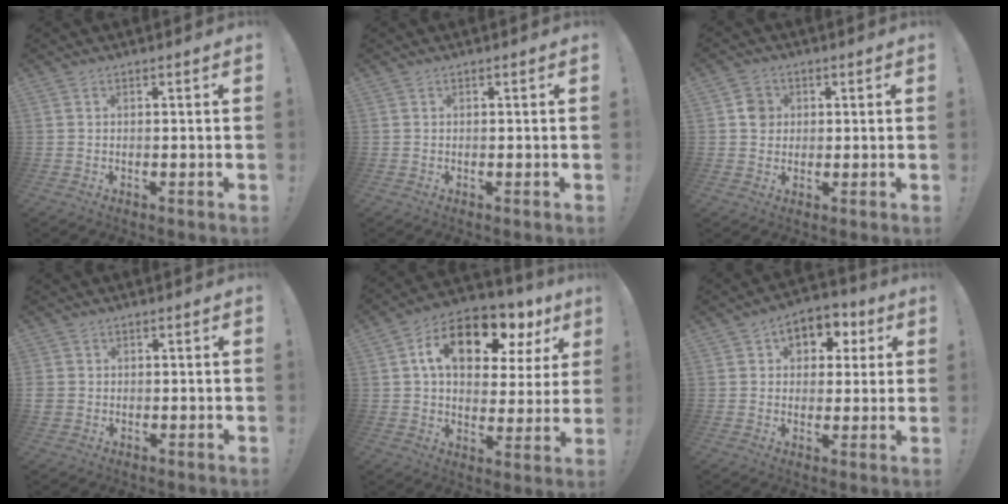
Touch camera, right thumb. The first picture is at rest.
{"total": 0.0}
{"total": 4.7, "force": [0.7, 4.4, 1.5], "torque": [-0.006, 0.002, 0.012]}
{"total": 2.2, "force": [0.1, 2.1, 0.7], "torque": [-0.013, 0.004, 0.004]}
{"total": 16.7, "force": [8.2, 9.0, 11.3], "torque": [-0.184, -0.035, 0.139]}
{"total": 7.5, "force": [2.0, 6.5, 3.1], "torque": [-0.036, -0.003, 0.040]}